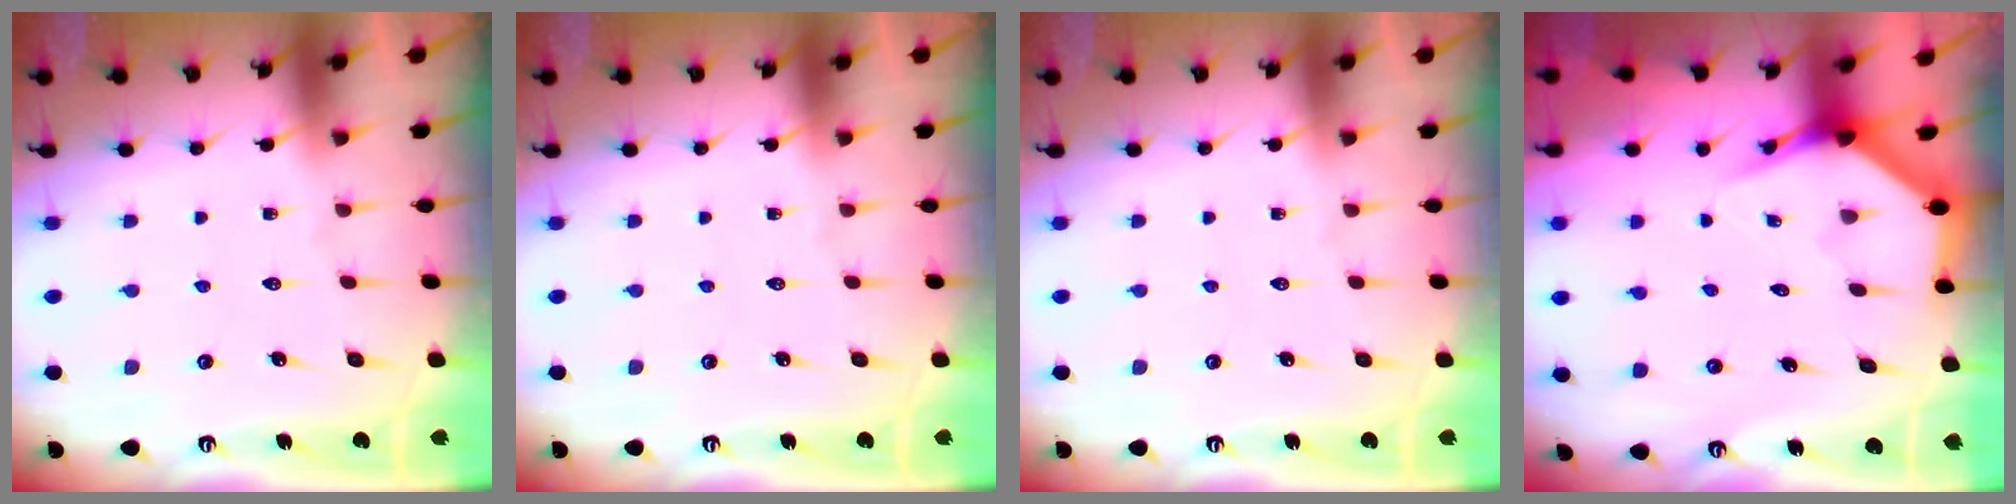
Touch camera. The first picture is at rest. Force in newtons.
{"total": 0.0}
{"total": 0.0}
{"total": 3.9, "press": 3.9, "slide": 0.2}